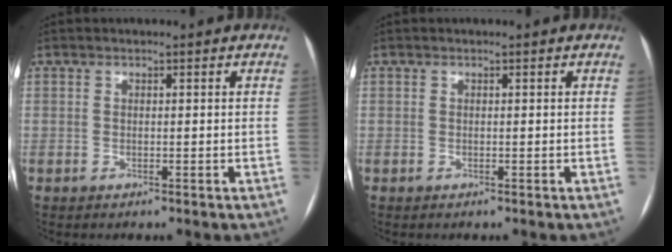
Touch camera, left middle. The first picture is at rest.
{"total": 0.0}